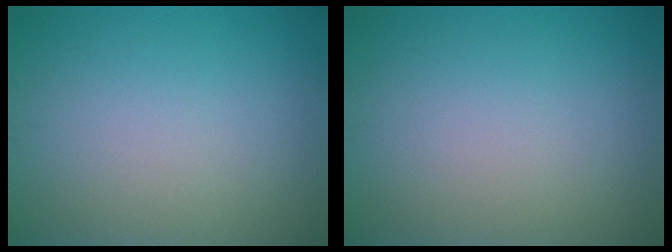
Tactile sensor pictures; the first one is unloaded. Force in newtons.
{"total": 0.0}